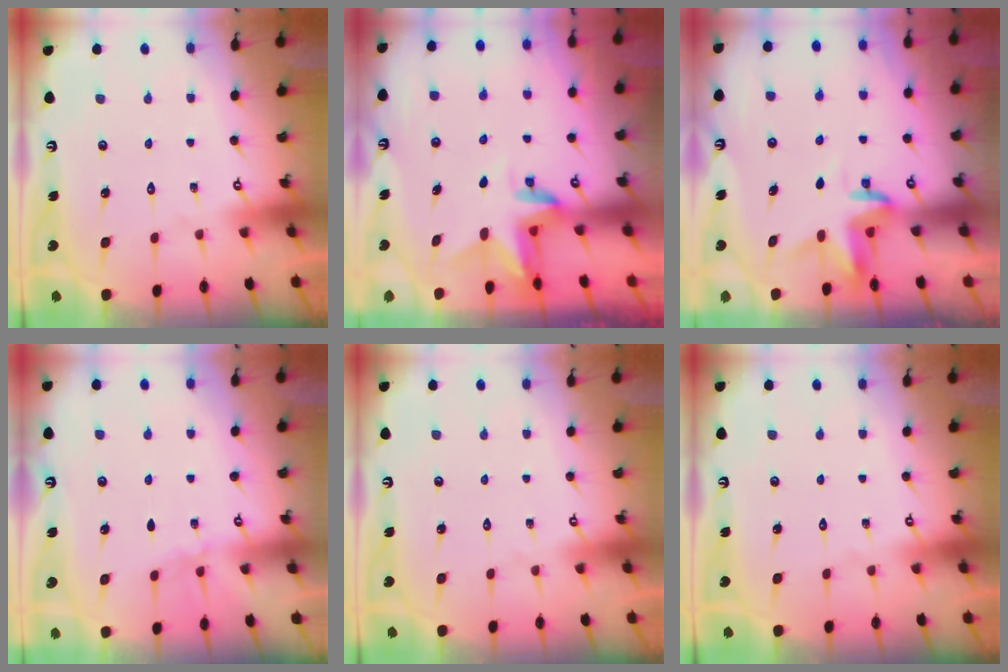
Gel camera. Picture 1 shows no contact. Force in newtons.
{"total": 2.9, "press": 2.9, "slide": 0.2}
{"total": 3.4, "press": 3.4, "slide": 0.2}
{"total": 2.5, "press": 2.5, "slide": 0.5}
{"total": 0.0}
{"total": 0.0}